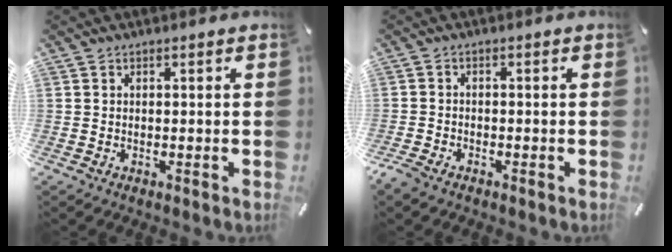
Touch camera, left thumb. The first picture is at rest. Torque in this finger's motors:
{"motor_torque": [-0.07, 0.62, 0.24, 0.18, 0.25]}